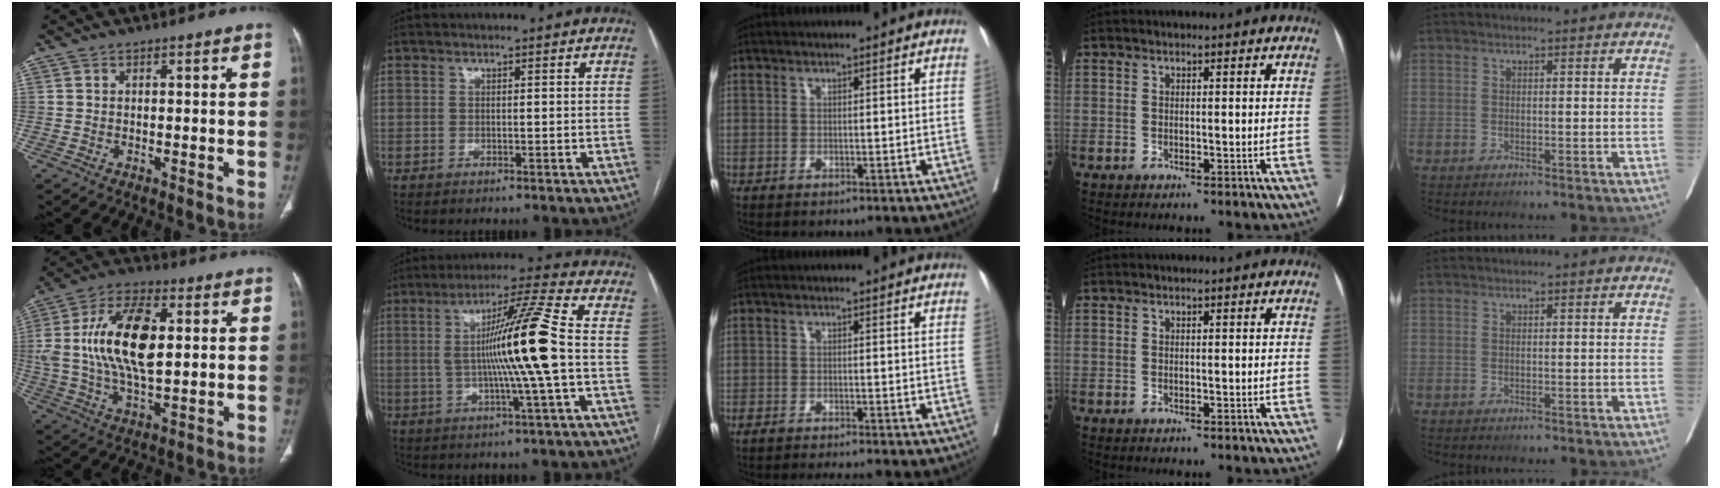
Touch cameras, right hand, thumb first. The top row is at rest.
{"thumb": {"total": 17.8, "force": [2.5, 8.8, 15.3], "torque": [-0.292, 0.007, 0.043]}, "index": {"total": 13.9, "force": [-0.4, -1.5, 13.8], "torque": [-0.242, 0.002, -0.013]}, "middle": {"total": 7.2, "force": [-6.6, 0.3, 3.0], "torque": [-0.030, -0.009, -0.093]}}